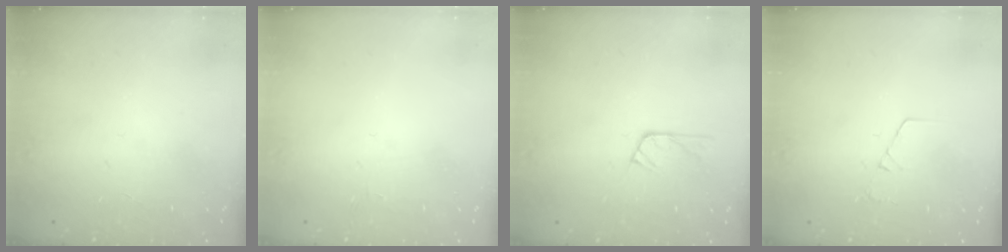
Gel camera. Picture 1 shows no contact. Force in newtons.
{"total": 1.6, "press": 1.6, "slide": 0.2}
{"total": 5.0, "press": 4.9, "slide": 0.6}
{"total": 3.4, "press": 3.4, "slide": 0.2}